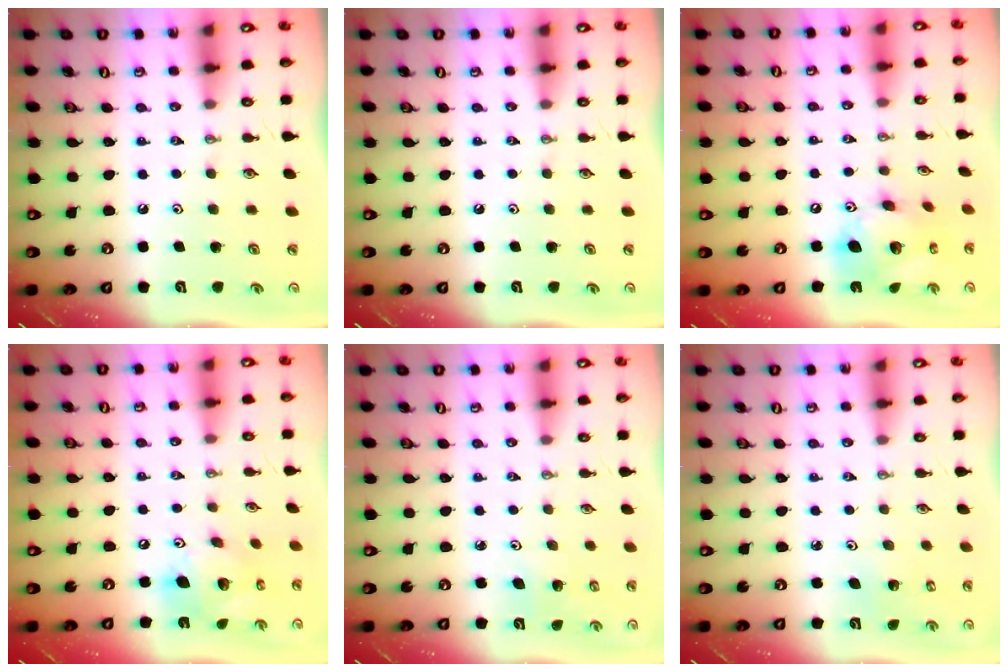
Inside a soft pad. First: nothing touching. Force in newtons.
{"total": 0.0}
{"total": 15.6, "press": 15.5, "slide": 1.6}
{"total": 15.9, "press": 15.5, "slide": 3.4}
{"total": 4.2, "press": 4.1, "slide": 0.8}
{"total": 1.8, "press": 1.8, "slide": 0.1}